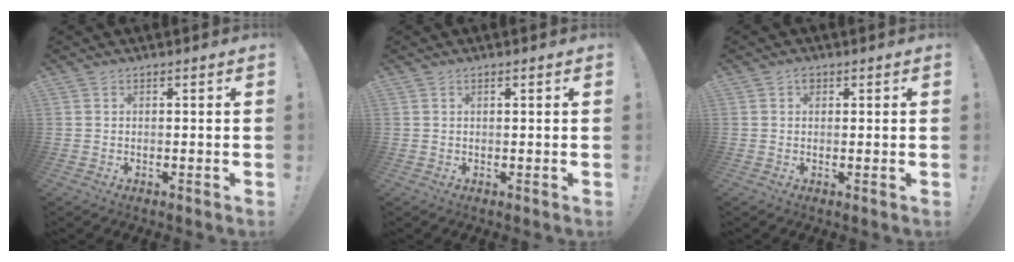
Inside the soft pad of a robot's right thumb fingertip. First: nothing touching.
{"total": 0.8, "force": [0.3, 0.1, 0.7], "torque": [-0.013, 0.001, 0.004]}
{"total": 1.5, "force": [0.5, 1.0, 0.9], "torque": [-0.015, 0.003, 0.009]}